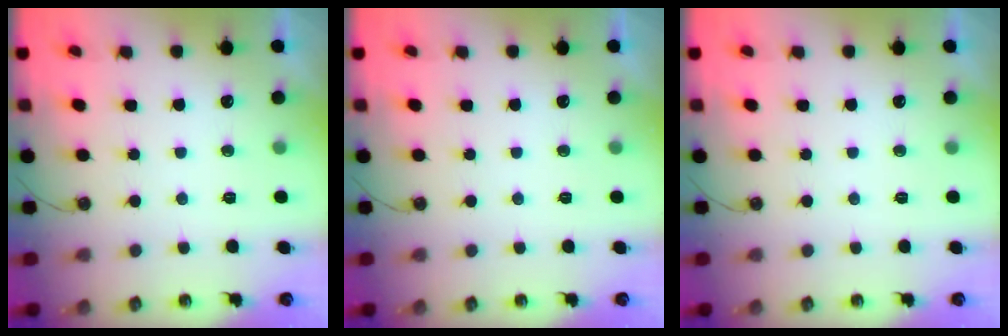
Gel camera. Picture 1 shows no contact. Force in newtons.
{"total": 0.0}
{"total": 0.0}